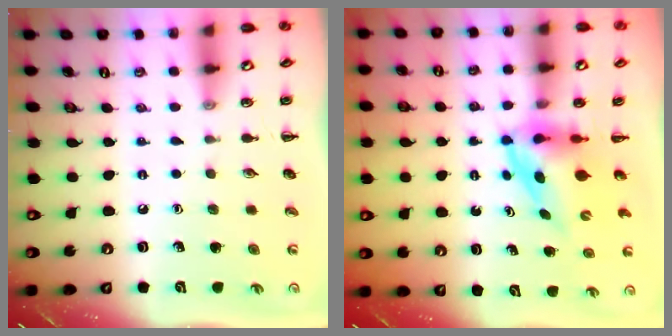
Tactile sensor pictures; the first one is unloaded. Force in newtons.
{"total": 3.7, "press": 3.7, "slide": 0.6}